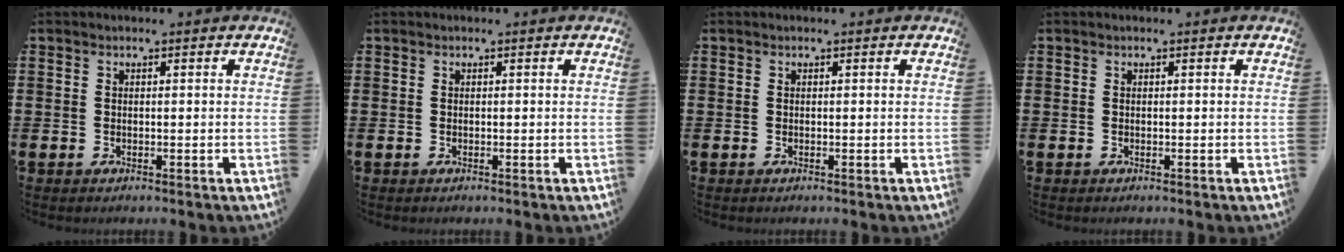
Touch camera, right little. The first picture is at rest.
{"total": 0.0}
{"total": 0.0}
{"total": 0.0}